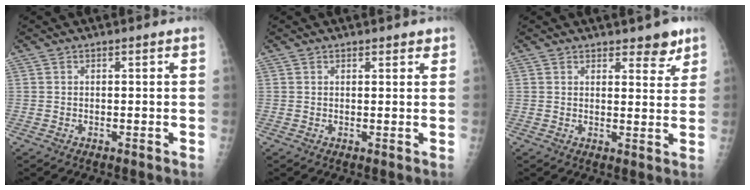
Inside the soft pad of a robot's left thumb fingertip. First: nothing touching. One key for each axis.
{"total": 1.5, "fx": 1.3, "fy": 0.8, "fz": 0.3, "tx": 0.012, "ty": -0.007, "tz": 0.011}
{"total": 4.8, "fx": 3.6, "fy": 2.2, "fz": 2.3, "tx": -0.001, "ty": -0.022, "tz": 0.047}